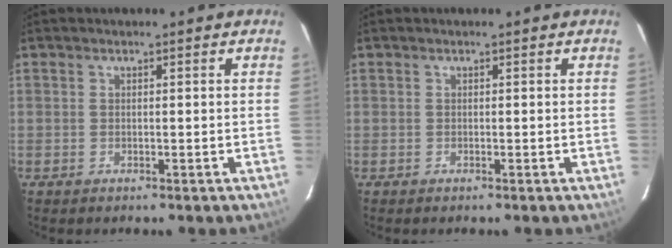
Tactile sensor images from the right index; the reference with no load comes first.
{"total": 1.2, "force": [-0.3, -0.3, -1.1], "torque": [0.018, -0.001, -0.009]}